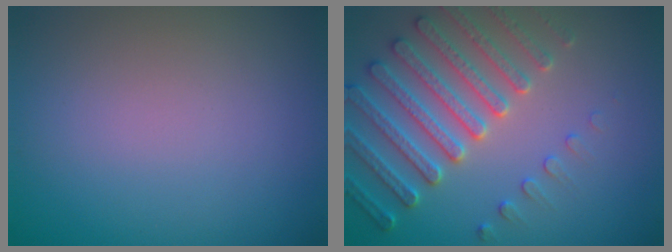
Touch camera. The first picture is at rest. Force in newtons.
{"total": 5.1, "press": 4.9, "slide": 1.3}